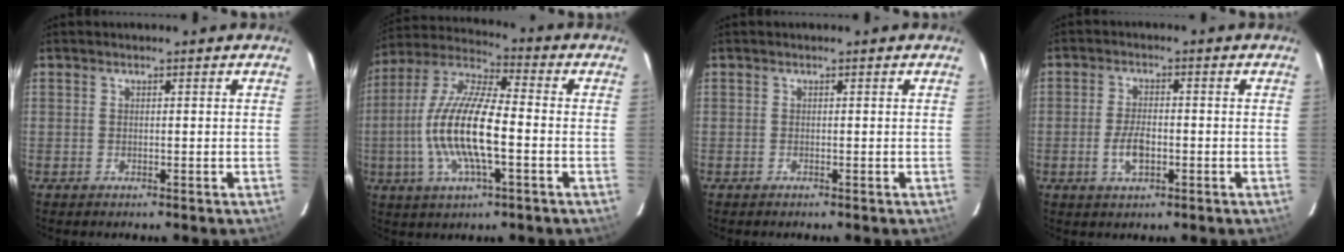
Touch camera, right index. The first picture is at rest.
{"total": 15.9, "force": [-3.1, 4.4, 15.0], "torque": [-0.299, 0.001, -0.067]}
{"total": 0.0}
{"total": 4.8, "force": [-1.4, 2.3, 4.0], "torque": [-0.081, -0.001, -0.024]}